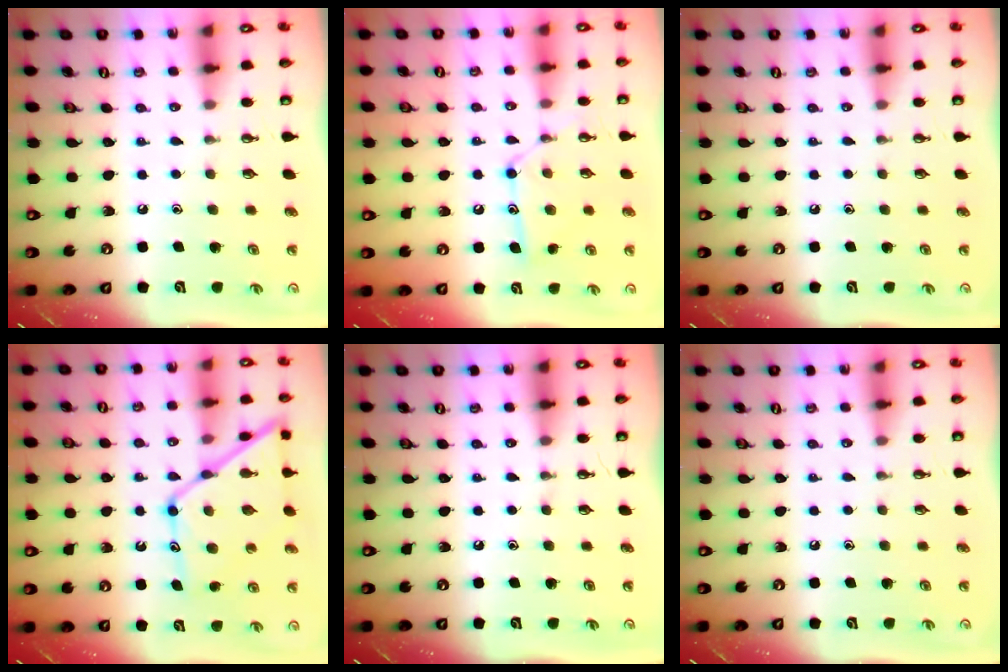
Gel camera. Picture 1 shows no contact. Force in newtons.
{"total": 12.9, "press": 12.9, "slide": 1.0}
{"total": 0.0}
{"total": 16.2, "press": 16.2, "slide": 1.4}
{"total": 0.0}
{"total": 0.0}